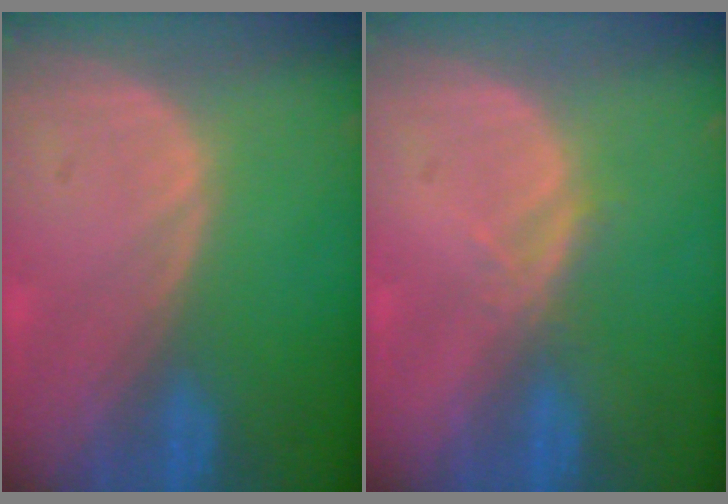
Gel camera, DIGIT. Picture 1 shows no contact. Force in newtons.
{"total": 1.8, "press": 1.6, "slide": 0.7}